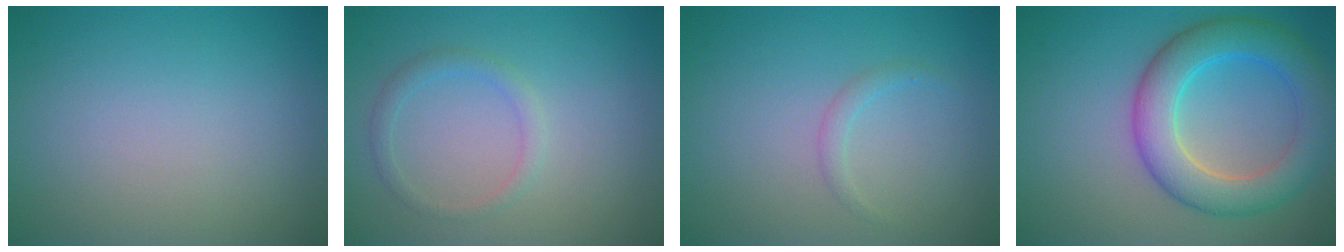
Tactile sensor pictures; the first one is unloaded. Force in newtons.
{"total": 1.5, "press": 1.5, "slide": 0.1}
{"total": 1.0, "press": 1.0, "slide": 0.0}
{"total": 6.7, "press": 6.7, "slide": 0.1}